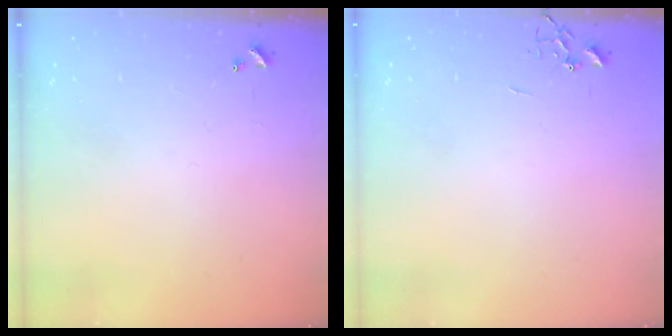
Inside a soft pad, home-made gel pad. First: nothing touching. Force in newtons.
{"total": 0.0}